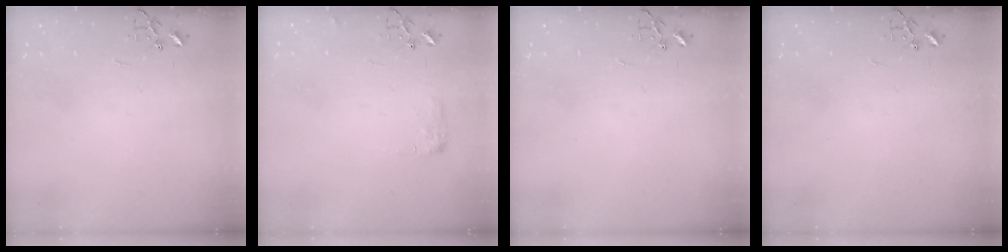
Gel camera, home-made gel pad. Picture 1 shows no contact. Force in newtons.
{"total": 6.9, "press": 6.9, "slide": 0.3}
{"total": 0.0}
{"total": 0.0}